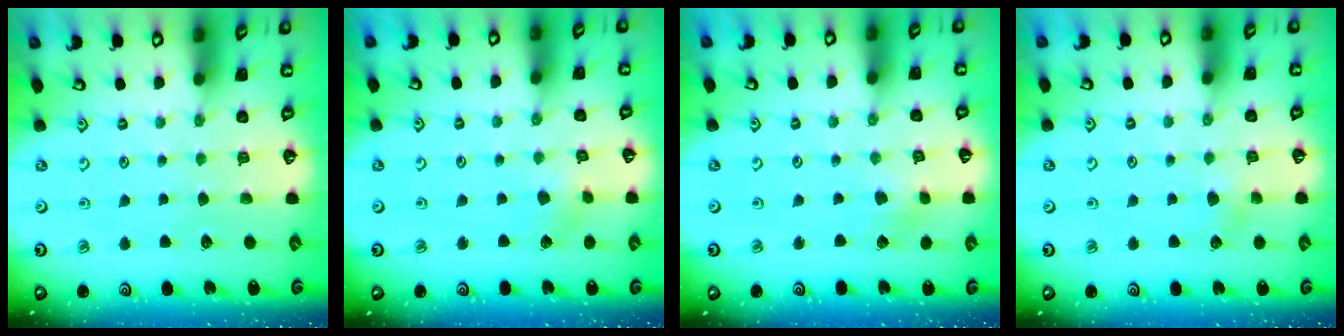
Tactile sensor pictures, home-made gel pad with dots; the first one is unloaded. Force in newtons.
{"total": 3.3, "press": 3.3, "slide": 0.5}
{"total": 2.9, "press": 2.9, "slide": 0.3}
{"total": 3.1, "press": 3.1, "slide": 0.5}